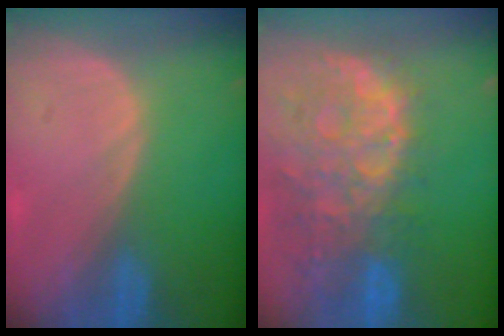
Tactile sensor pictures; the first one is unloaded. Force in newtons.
{"total": 13.7, "press": 11.1, "slide": 7.9}